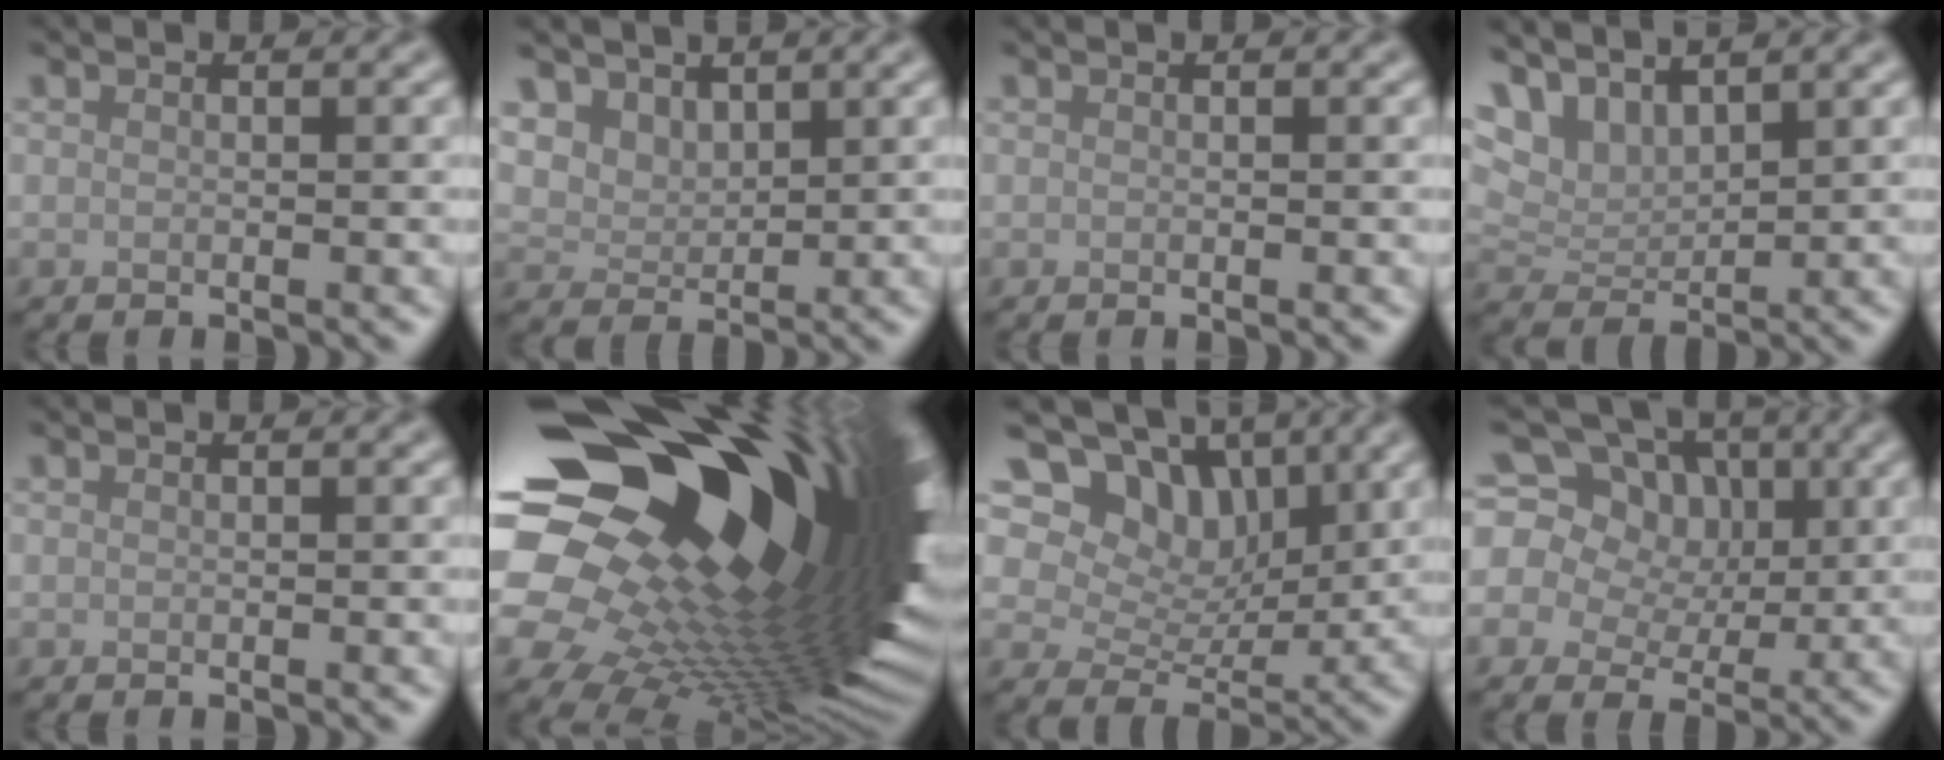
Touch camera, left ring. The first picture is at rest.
{"total": 3.7, "force": [2.5, 2.3, 1.4], "torque": [-0.041, -0.013, 0.059]}
{"total": 0.0}
{"total": 5.1, "force": [4.0, 2.0, 2.4], "torque": [-0.057, 0.002, 0.066]}
{"total": 0.0}
{"total": 21.4, "force": [4.3, 12.7, 16.7], "torque": [-0.291, -0.039, 0.097]}
{"total": 8.5, "force": [5.0, 5.4, 4.4], "torque": [-0.067, 0.001, 0.062]}
{"total": 14.5, "force": [6.2, 10.9, 7.2], "torque": [-0.146, 0.048, 0.080]}